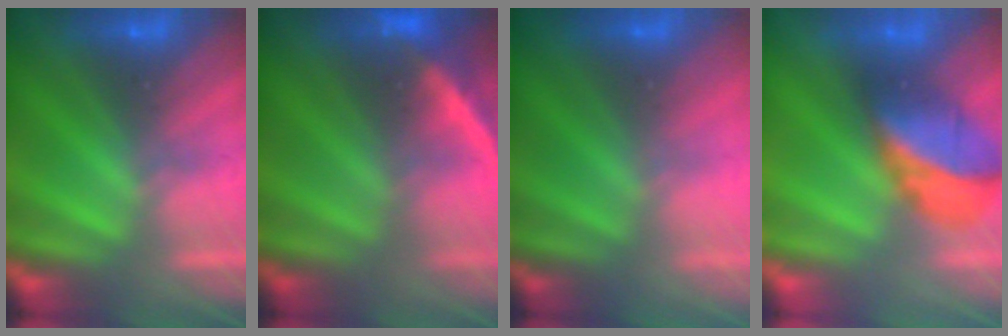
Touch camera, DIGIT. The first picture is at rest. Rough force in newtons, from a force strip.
{"total": 2.2}
{"total": 2.4}
{"total": 2.8}